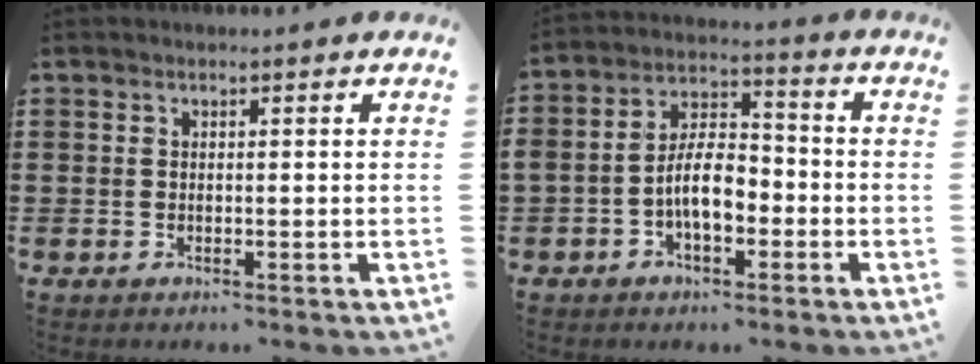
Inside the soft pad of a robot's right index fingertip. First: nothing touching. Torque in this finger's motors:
{"motor_torque": [2.14, 0.00, 1.05, 0.21]}